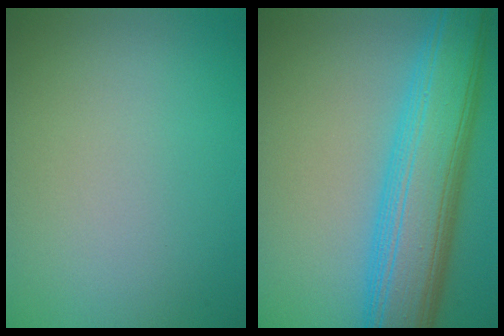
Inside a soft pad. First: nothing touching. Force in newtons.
{"total": 9.7, "press": 9.7, "slide": 0.1}